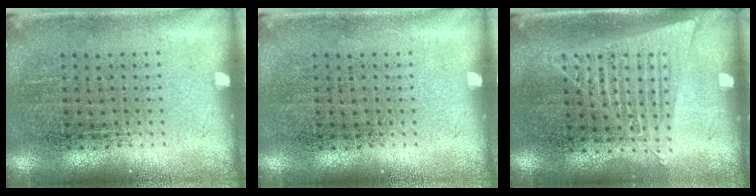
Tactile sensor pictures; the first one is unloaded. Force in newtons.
{"total": 0.0}
{"total": 1.2, "press": 1.2, "slide": 0.4}